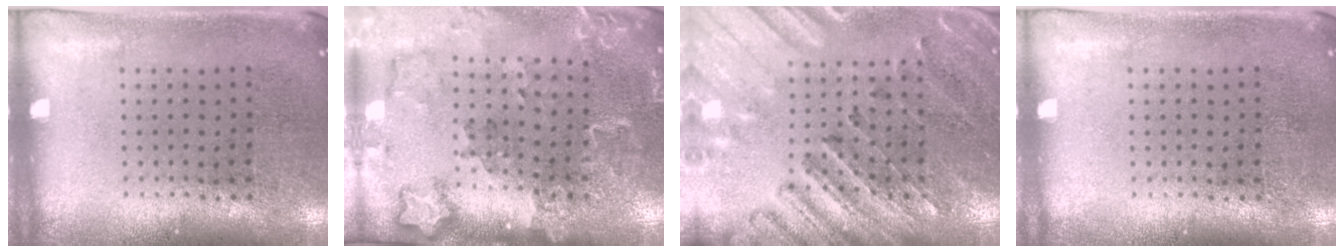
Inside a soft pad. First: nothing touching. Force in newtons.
{"total": 1.8, "press": 1.8, "slide": 0.2}
{"total": 2.7, "press": 2.6, "slide": 0.8}
{"total": 0.0}